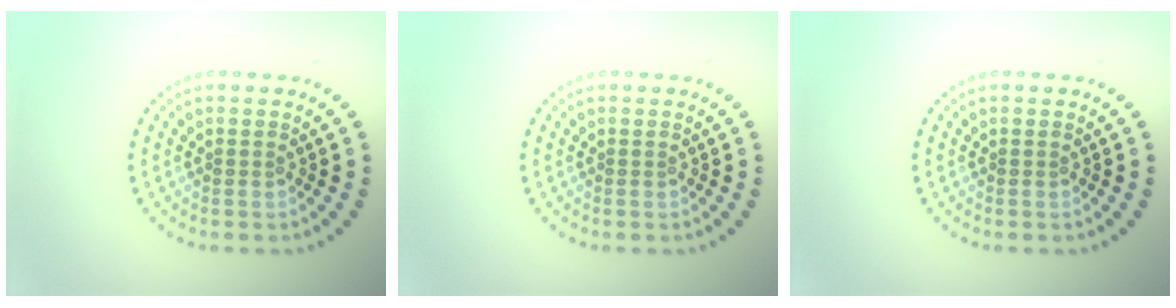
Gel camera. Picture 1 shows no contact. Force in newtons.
{"total": 0.0}
{"total": 0.0}